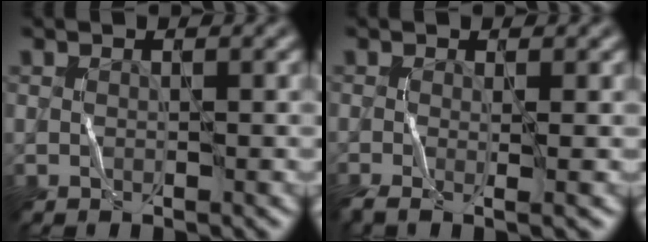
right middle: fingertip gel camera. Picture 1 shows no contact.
{"total": 2.8, "force": [-0.8, 0.6, 2.6], "torque": [-0.050, -0.012, -0.019]}